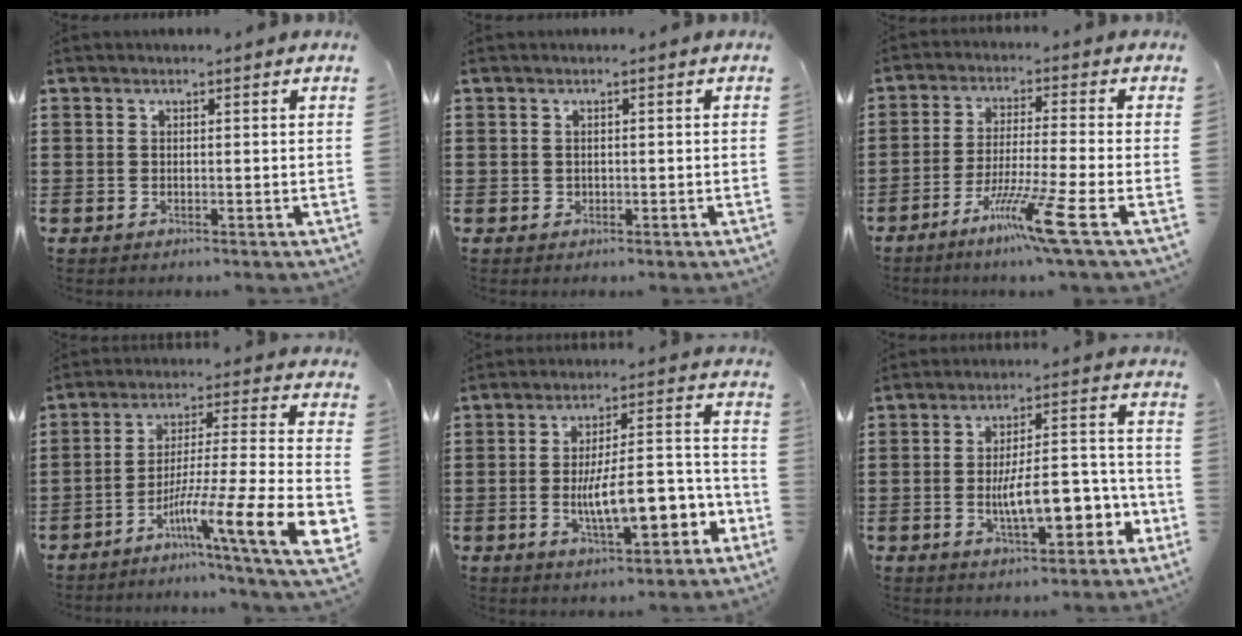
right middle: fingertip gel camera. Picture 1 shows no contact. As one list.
[{"total": 0.6, "force": [0.1, 0.6, 0.1], "torque": [-0.003, 0.005, 0.001]}, {"total": 9.4, "force": [-5.7, -0.8, 7.4], "torque": [-0.138, -0.015, -0.107]}, {"total": 13.0, "force": [-7.0, 0.7, 11.0], "torque": [-0.198, -0.017, -0.131]}, {"total": 10.2, "force": [-3.7, 3.4, 8.9], "torque": [-0.130, -0.007, -0.065]}, {"total": 9.2, "force": [-3.1, 3.3, 8.0], "torque": [-0.110, -0.007, -0.055]}]